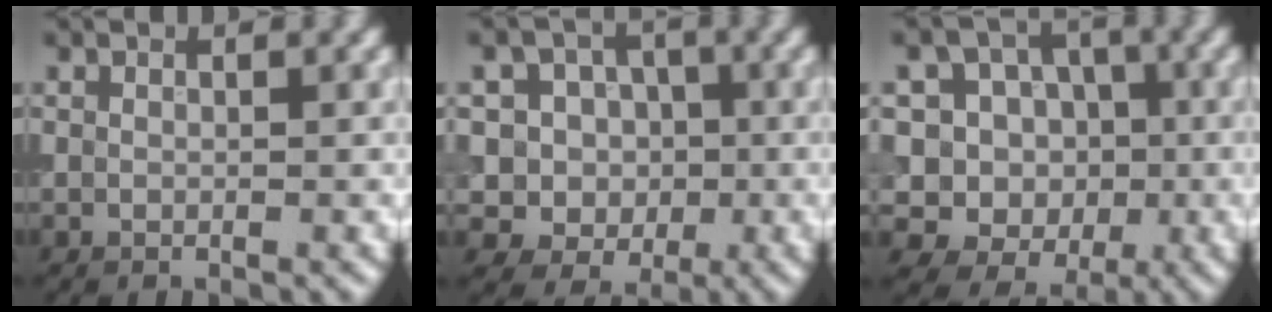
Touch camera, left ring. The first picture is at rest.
{"total": 6.8, "force": [1.2, 6.3, 2.3], "torque": [-0.027, 0.022, 0.000]}
{"total": 11.3, "force": [0.6, 10.7, 3.6], "torque": [-0.098, 0.053, -0.014]}